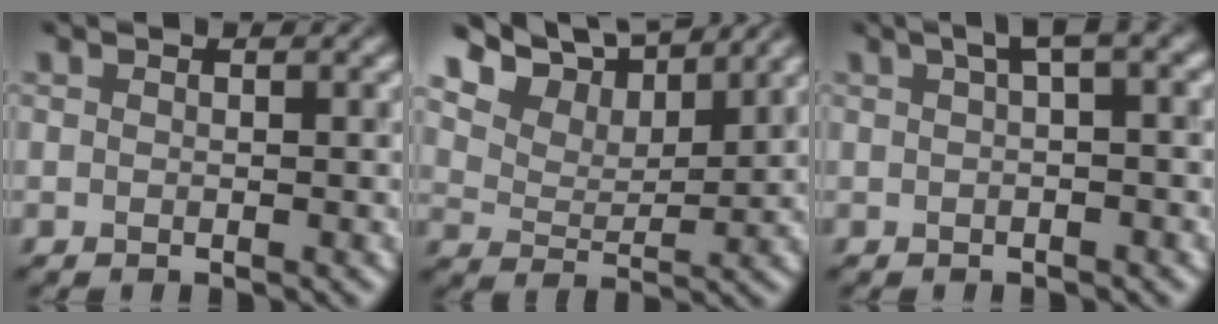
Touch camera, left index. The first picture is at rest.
{"total": 8.7, "force": [7.4, 3.0, 3.4], "torque": [-0.073, 0.012, 0.119]}
{"total": 2.6, "force": [0.8, 0.4, 2.5], "torque": [-0.029, 0.019, 0.014]}